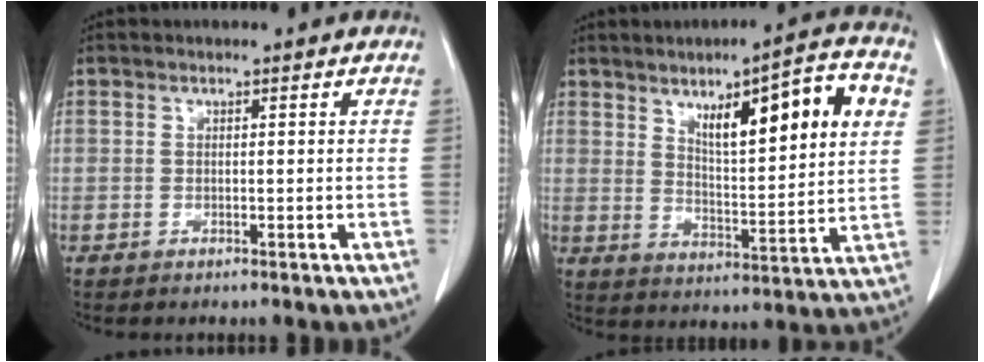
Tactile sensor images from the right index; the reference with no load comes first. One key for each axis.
{"total": 14.7, "fx": 5.9, "fy": 2.5, "fz": 13.2, "tx": -0.196, "ty": 0.012, "tz": 0.092}